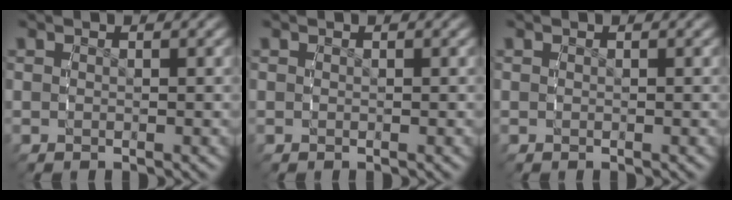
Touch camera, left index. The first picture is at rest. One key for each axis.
{"total": 0.0}
{"total": 0.0}